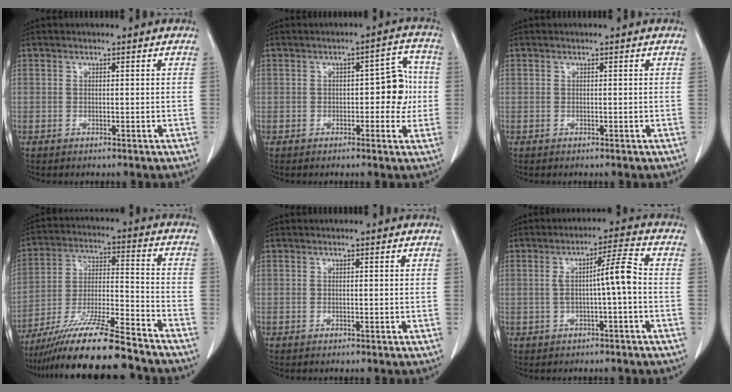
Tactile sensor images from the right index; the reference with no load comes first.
{"total": 6.3, "force": [-0.5, 2.9, 5.6], "torque": [-0.064, 0.026, -0.006]}
{"total": 0.0}
{"total": 18.4, "force": [-15.2, 0.8, 10.4], "torque": [-0.202, -0.023, -0.267]}
{"total": 0.0}
{"total": 5.6, "force": [-0.5, -0.1, 5.5], "torque": [-0.091, 0.018, -0.005]}